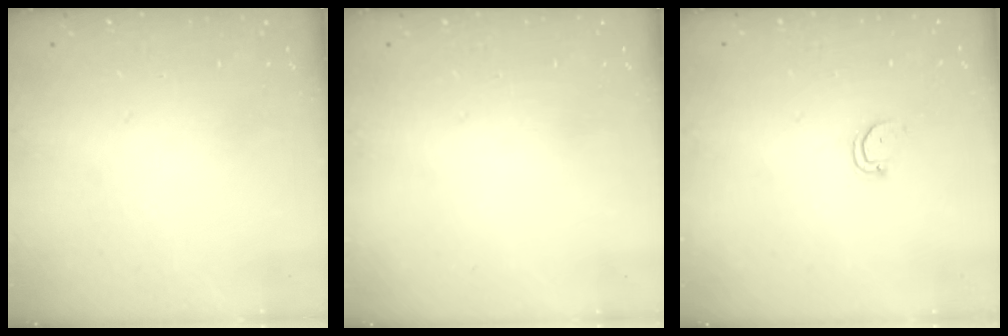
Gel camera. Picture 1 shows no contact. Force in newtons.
{"total": 0.0}
{"total": 2.5, "press": 2.5, "slide": 0.3}